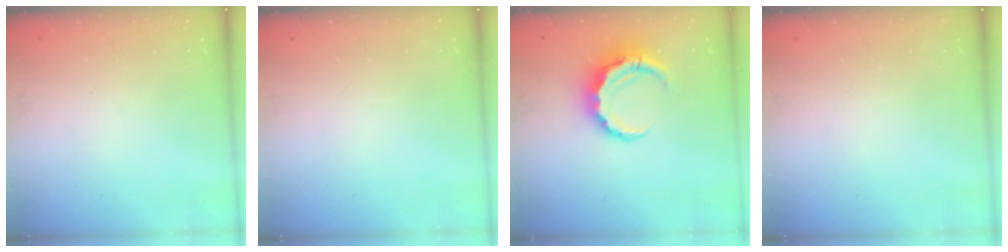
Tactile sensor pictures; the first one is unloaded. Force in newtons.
{"total": 0.0}
{"total": 8.2, "press": 8.1, "slide": 1.3}
{"total": 0.0}